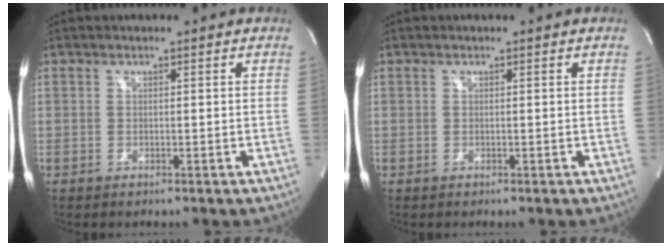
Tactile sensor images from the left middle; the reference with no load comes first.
{"total": 0.0}